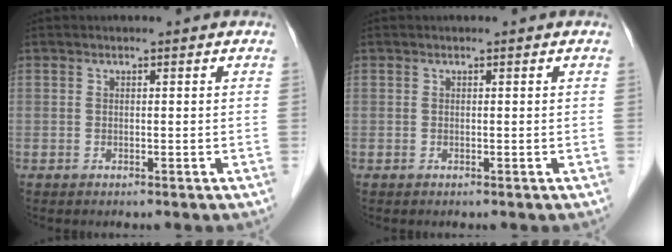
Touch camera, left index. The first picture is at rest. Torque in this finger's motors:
{"motor_torque": [-0.04, 0.07, 0.01, 0.00]}